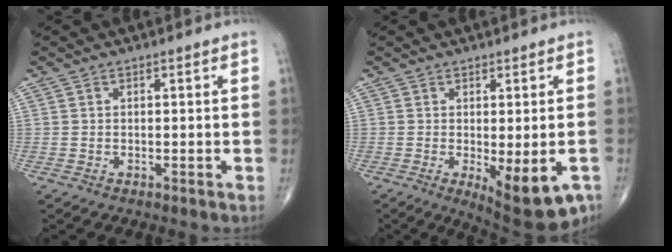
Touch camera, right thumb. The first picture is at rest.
{"total": 10.8, "force": [-4.2, 3.9, 9.2], "torque": [-0.107, -0.012, -0.050]}